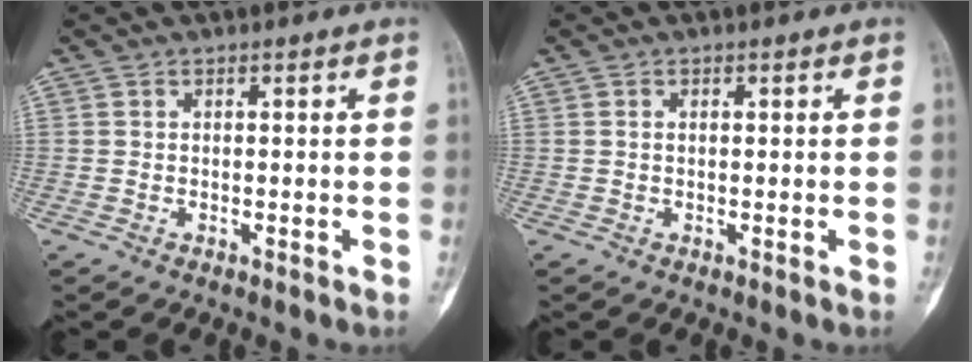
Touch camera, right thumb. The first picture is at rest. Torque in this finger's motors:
{"motor_torque": [-0.27, -0.25, 0.32, -0.05, -0.03]}